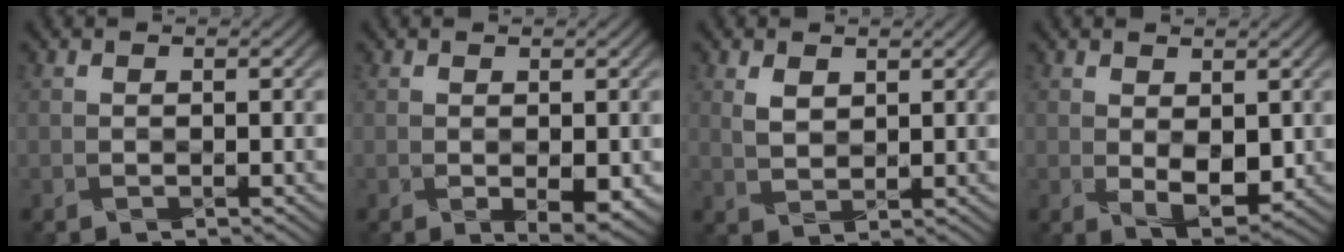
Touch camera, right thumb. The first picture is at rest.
{"total": 2.0, "force": [-0.3, 0.5, 1.9], "torque": [-0.037, -0.007, 0.006]}
{"total": 1.8, "force": [1.4, 1.0, 0.6], "torque": [-0.024, -0.009, 0.037]}
{"total": 3.3, "force": [0.5, 1.9, 2.7], "torque": [-0.058, -0.015, 0.022]}